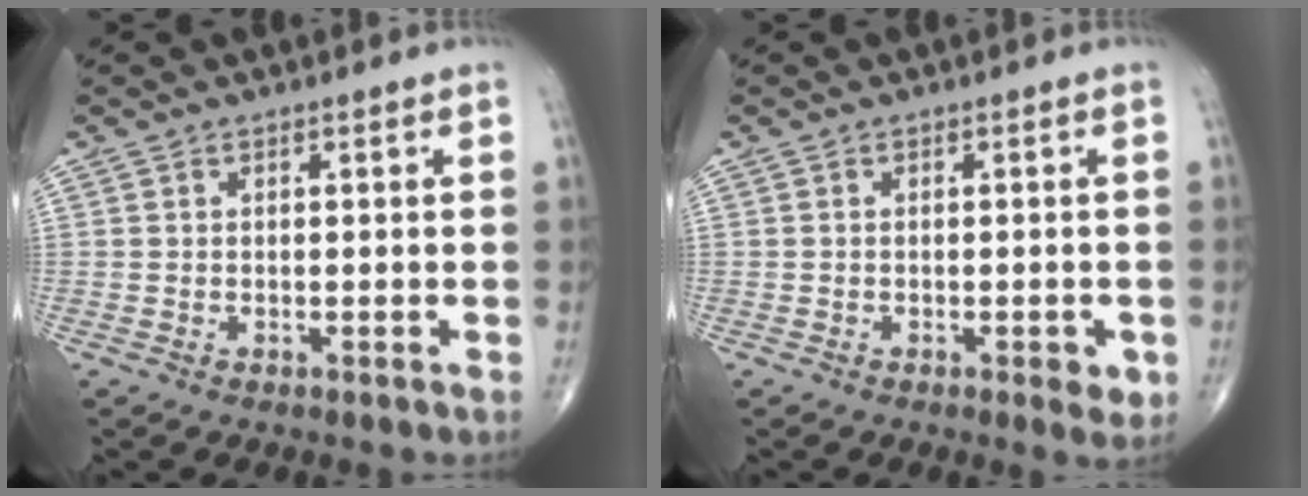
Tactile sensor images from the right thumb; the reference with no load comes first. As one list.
[{"total": 2.9, "force": [-1.1, 1.1, 2.4], "torque": [-0.022, -0.004, -0.012]}]